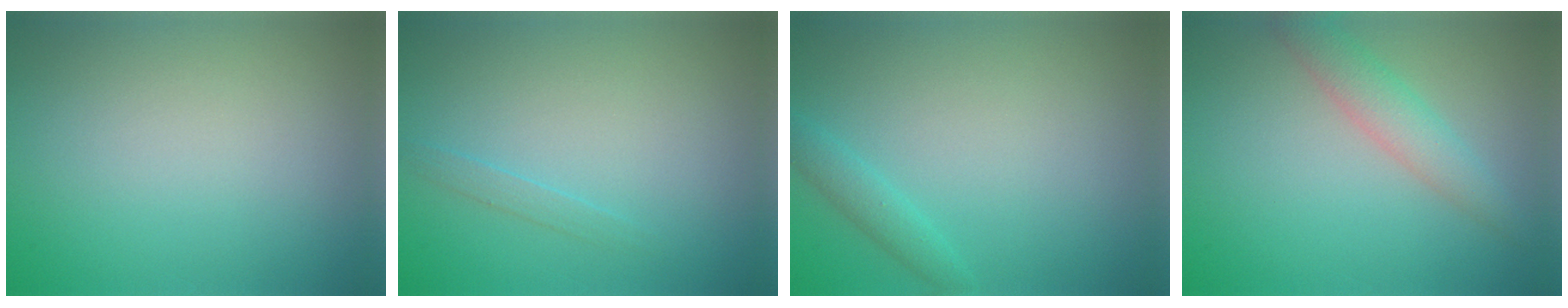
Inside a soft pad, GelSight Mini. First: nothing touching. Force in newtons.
{"total": 0.9, "press": 0.9, "slide": 0.0}
{"total": 1.5, "press": 1.5, "slide": 0.1}
{"total": 3.0, "press": 3.0, "slide": 0.1}